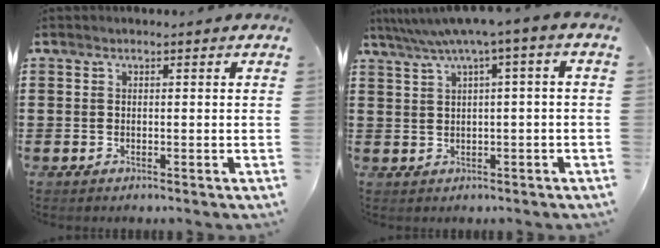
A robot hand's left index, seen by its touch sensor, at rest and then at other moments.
{"total": 4.2, "force": [0.8, -0.3, 4.1], "torque": [-0.077, -0.013, 0.008]}